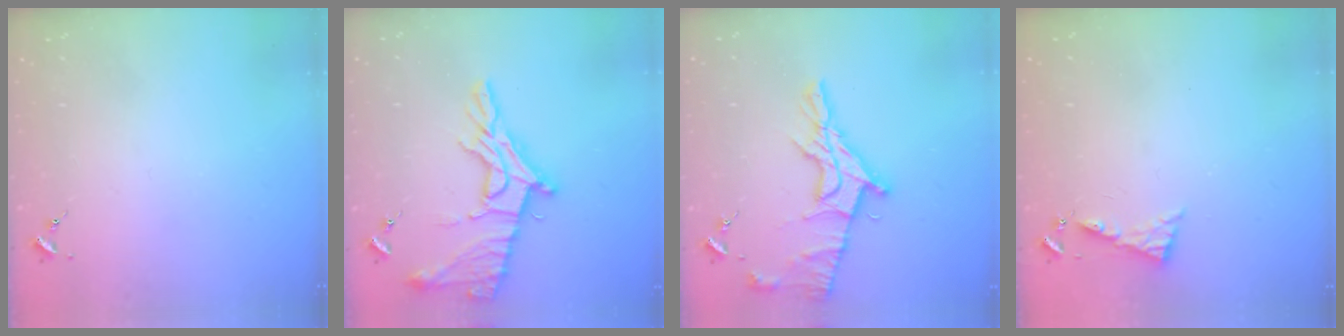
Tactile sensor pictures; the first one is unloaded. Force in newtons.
{"total": 16.5, "press": 16.5, "slide": 1.3}
{"total": 15.1, "press": 15.0, "slide": 1.2}
{"total": 6.4, "press": 6.4, "slide": 0.5}